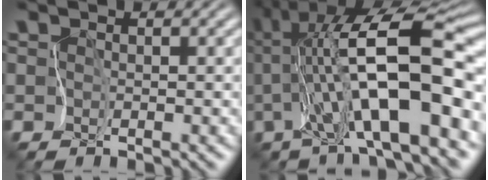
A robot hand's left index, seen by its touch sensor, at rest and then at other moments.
{"total": 9.9, "force": [-1.8, 0.9, 9.6], "torque": [-0.173, 0.007, -0.020]}